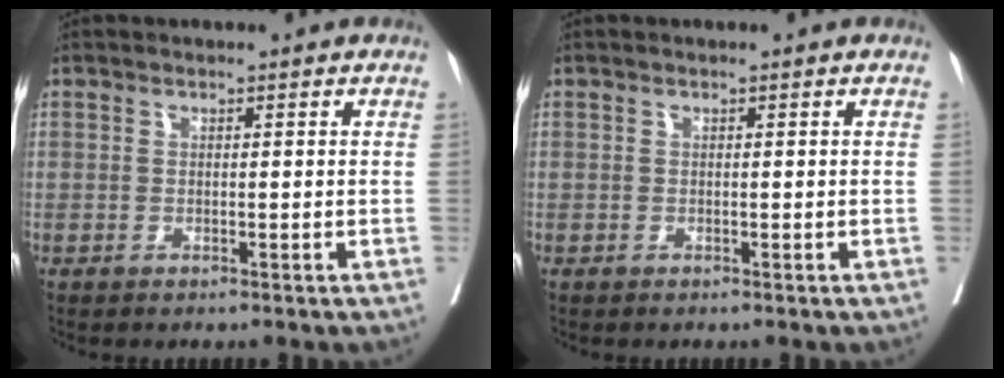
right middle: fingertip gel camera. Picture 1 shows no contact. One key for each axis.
{"total": 0.0}